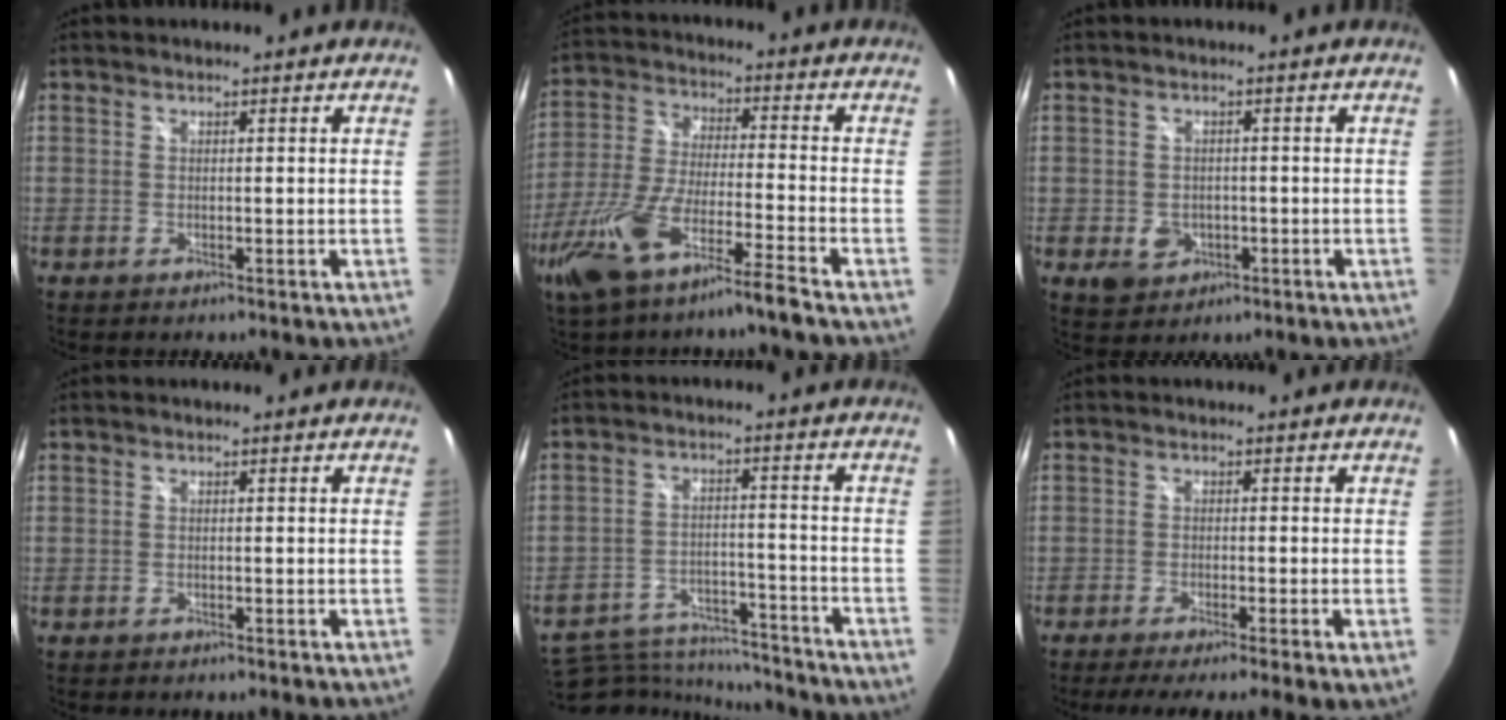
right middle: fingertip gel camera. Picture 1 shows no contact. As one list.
[{"total": 13.9, "force": [-9.6, 0.8, 10.0], "torque": [-0.218, -0.028, -0.178]}, {"total": 4.8, "force": [-1.6, 4.0, 2.1], "torque": [-0.046, -0.001, -0.015]}, {"total": 0.7, "force": [-0.6, 0.2, 0.2], "torque": [-0.005, -0.002, -0.011]}, {"total": 15.8, "force": [-14.7, 3.5, 4.5], "torque": [-0.100, -0.006, -0.221]}, {"total": 7.1, "force": [-4.5, -0.4, 5.5], "torque": [-0.094, -0.032, -0.069]}]